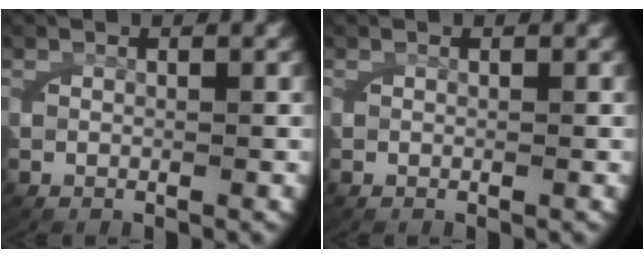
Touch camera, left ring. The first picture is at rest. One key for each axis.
{"total": 0.9, "fx": 0.0, "fy": -0.9, "fz": -0.3, "tx": 0.000, "ty": -0.008, "tz": 0.010}